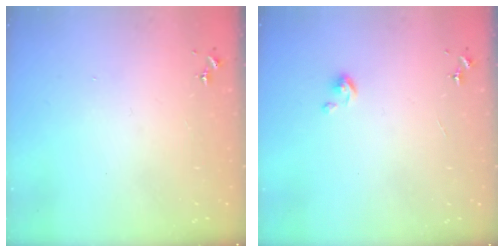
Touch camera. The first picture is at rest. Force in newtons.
{"total": 3.7, "press": 3.7, "slide": 0.3}